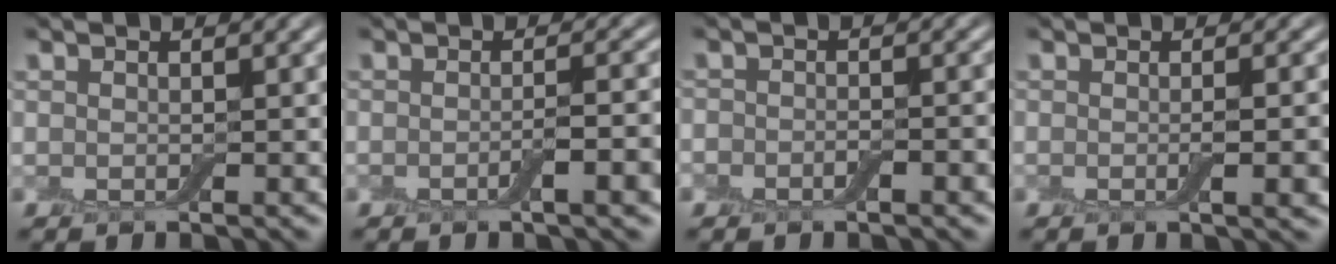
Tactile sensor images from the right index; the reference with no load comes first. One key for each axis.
{"total": 3.1, "fx": -1.0, "fy": 0.7, "fz": 2.9, "tx": -0.040, "ty": 0.006, "tz": -0.022}
{"total": 2.6, "fx": -1.2, "fy": 1.5, "fz": 1.7, "tx": -0.003, "ty": 0.004, "tz": -0.021}
{"total": 3.3, "fx": -0.5, "fy": 0.8, "fz": 3.2, "tx": -0.042, "ty": -0.003, "tz": -0.009}